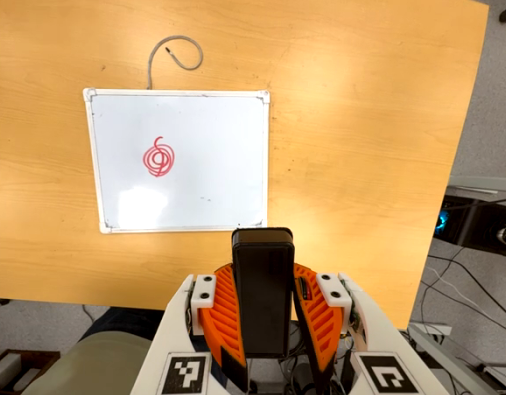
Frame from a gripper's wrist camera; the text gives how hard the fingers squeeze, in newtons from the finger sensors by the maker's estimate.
{"total": 11.8, "left": 9.3, "right": 14.3}